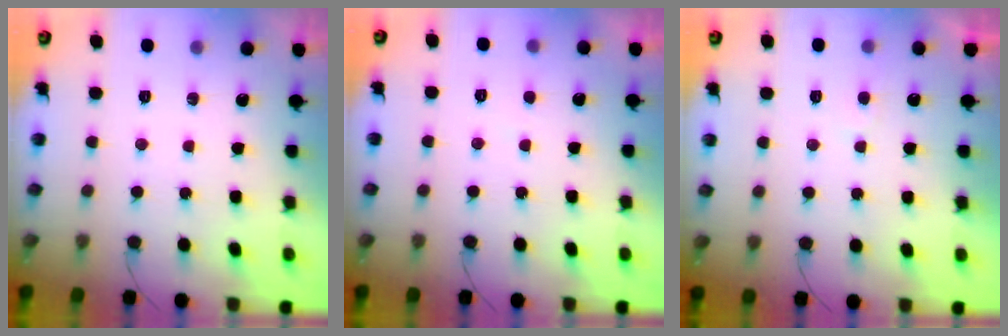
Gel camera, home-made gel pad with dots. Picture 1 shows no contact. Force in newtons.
{"total": 1.6, "press": 1.6, "slide": 0.2}
{"total": 3.4, "press": 3.3, "slide": 0.4}